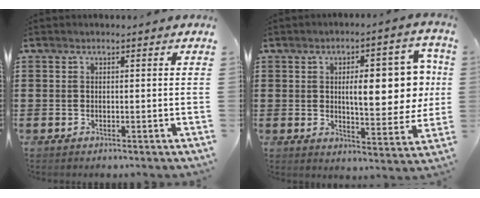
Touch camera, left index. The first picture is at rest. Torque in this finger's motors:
{"motor_torque": [2.14, 0.00, 0.74, 0.21]}